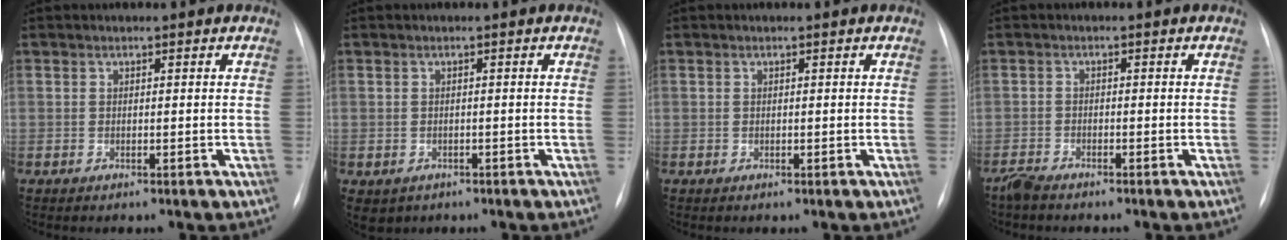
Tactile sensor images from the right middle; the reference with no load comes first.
{"total": 3.0, "force": [-1.6, 2.4, 0.7], "torque": [-0.009, 0.000, -0.016]}
{"total": 0.0}
{"total": 2.2, "force": [-2.1, 0.4, 0.8], "torque": [-0.021, -0.006, -0.039]}